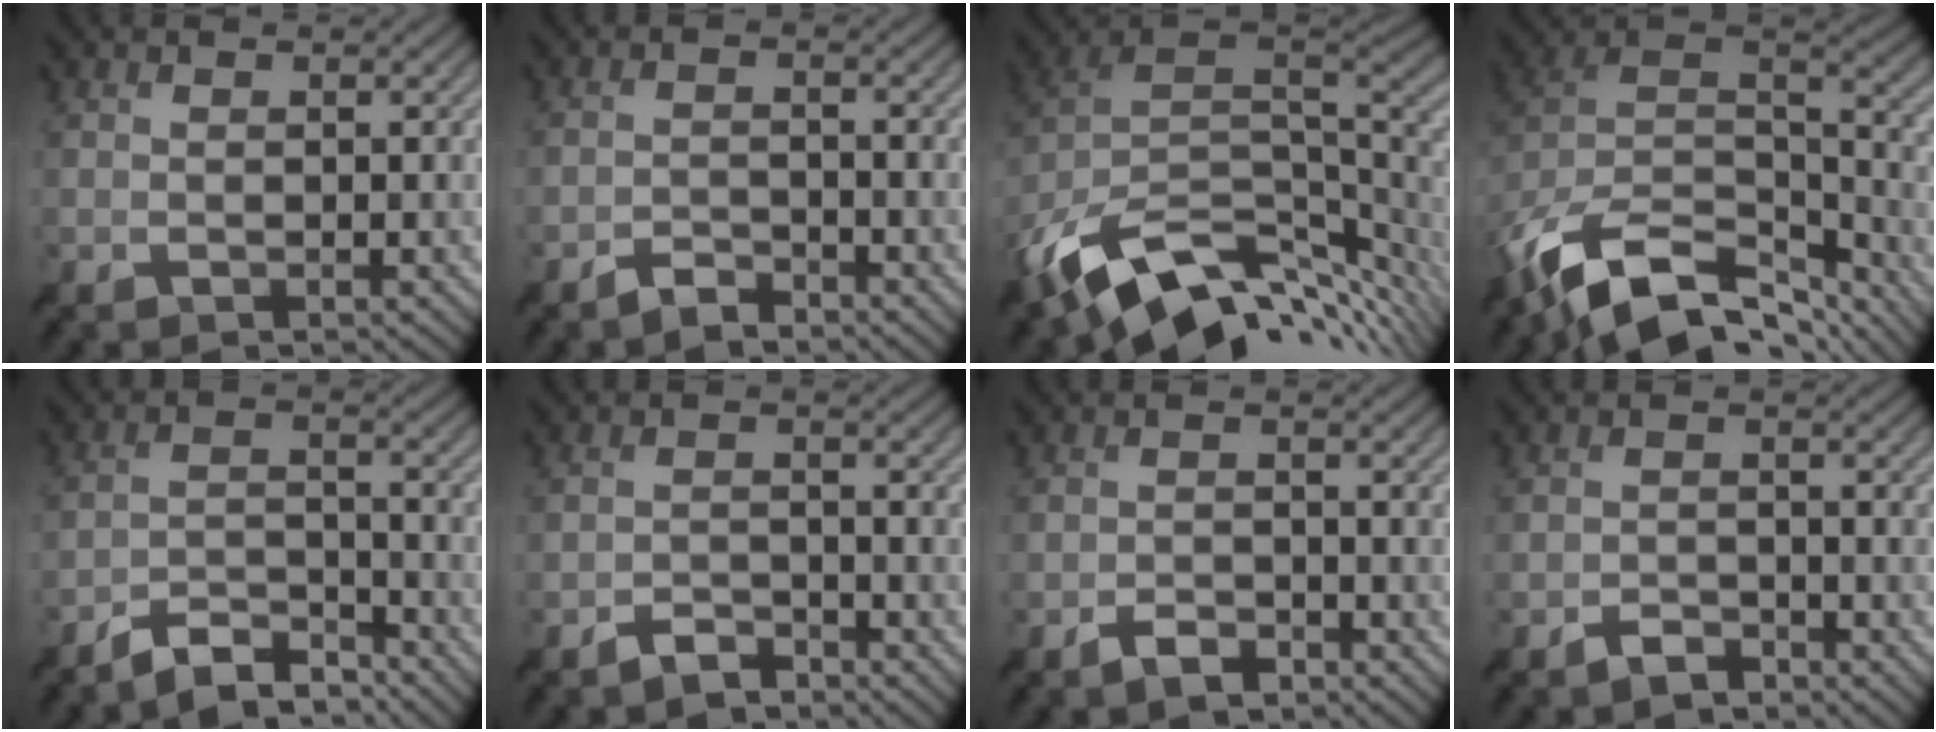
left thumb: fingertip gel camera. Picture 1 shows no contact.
{"total": 2.4, "force": [-2.2, 0.6, 0.7], "torque": [-0.009, 0.002, -0.048]}
{"total": 15.4, "force": [-5.8, 8.9, 11.2], "torque": [-0.240, -0.024, -0.092]}
{"total": 15.2, "force": [-9.5, 7.9, 8.8], "torque": [-0.208, -0.035, -0.144]}
{"total": 6.2, "force": [-5.7, 1.3, 2.0], "torque": [-0.036, -0.004, -0.109]}
{"total": 2.7, "force": [-2.4, 0.9, 0.7], "torque": [-0.007, 0.002, -0.051]}
{"total": 2.6, "force": [-2.1, 1.0, 1.0], "torque": [-0.013, 0.001, -0.044]}
{"total": 2.3, "force": [-2.1, 0.8, 0.7], "torque": [-0.006, 0.002, -0.043]}